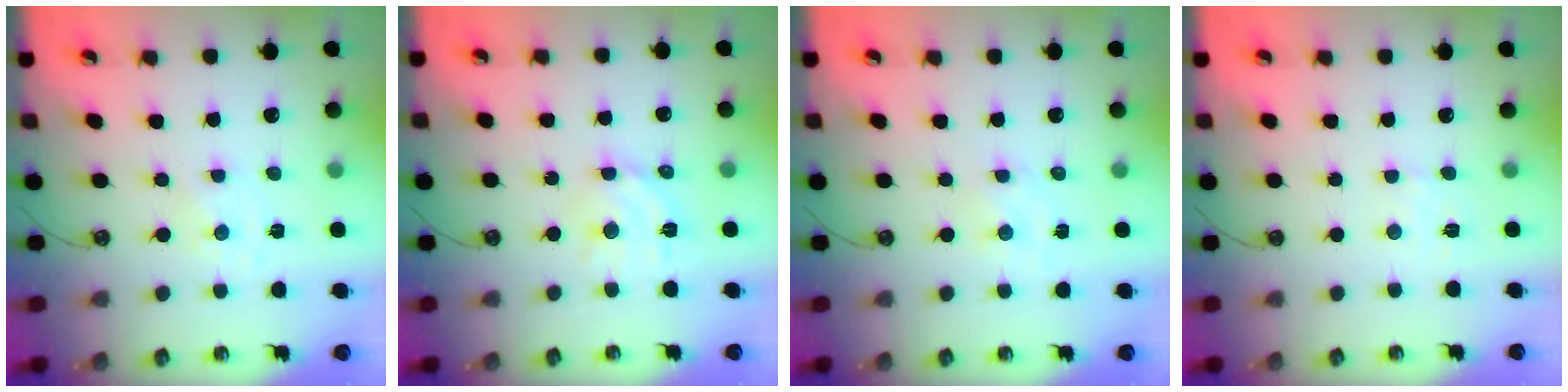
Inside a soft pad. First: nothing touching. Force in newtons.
{"total": 11.6, "press": 11.6, "slide": 0.8}
{"total": 1.0, "press": 0.9, "slide": 0.2}
{"total": 2.8, "press": 2.8, "slide": 0.5}